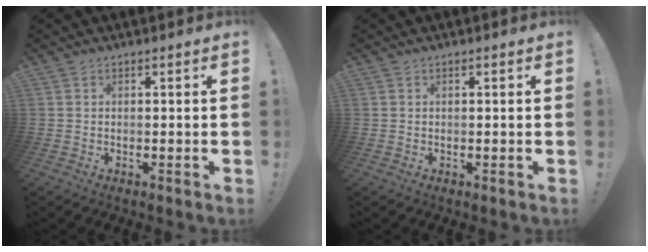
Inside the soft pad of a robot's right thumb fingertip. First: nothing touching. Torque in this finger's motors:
{"motor_torque": [0.09, 0.01, 0.10, 0.10, 0.03]}